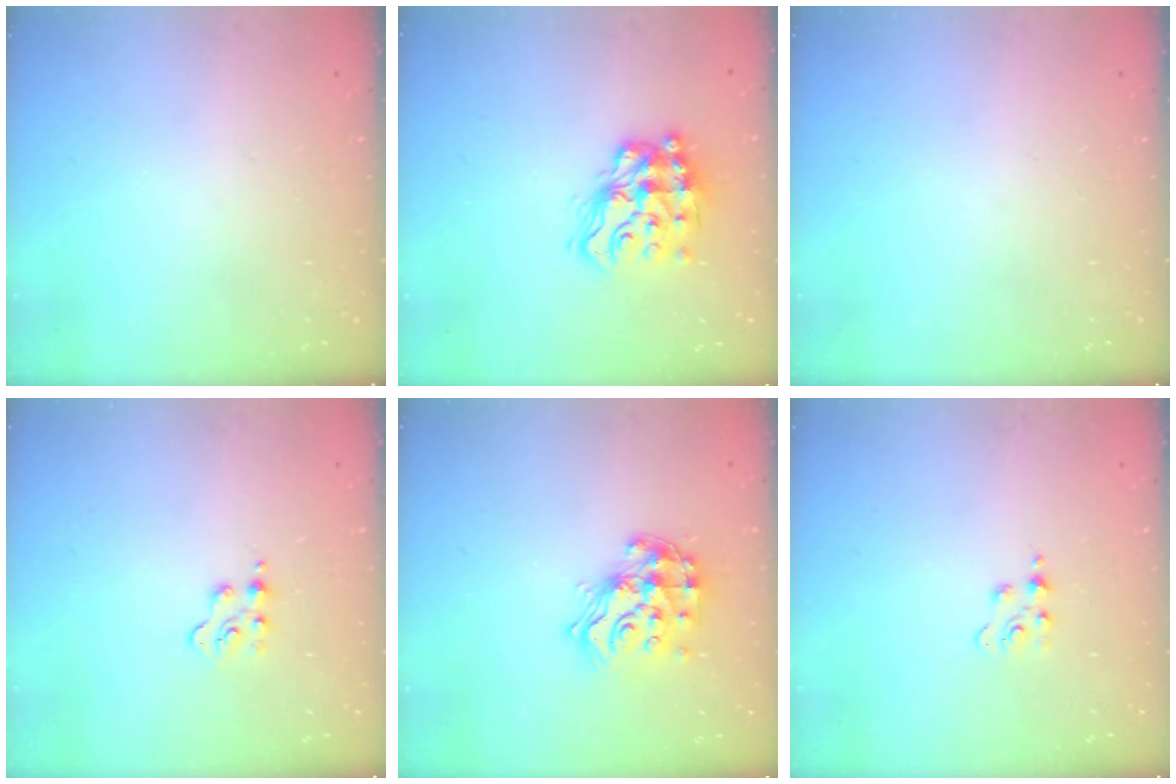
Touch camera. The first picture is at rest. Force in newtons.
{"total": 15.7, "press": 15.6, "slide": 1.7}
{"total": 0.0}
{"total": 3.0, "press": 3.0, "slide": 0.4}
{"total": 15.8, "press": 15.7, "slide": 1.3}
{"total": 2.8, "press": 2.8, "slide": 0.4}